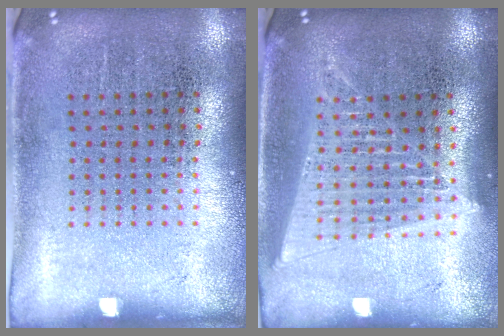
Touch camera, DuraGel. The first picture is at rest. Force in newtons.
{"total": 1.6, "press": 1.4, "slide": 0.7}